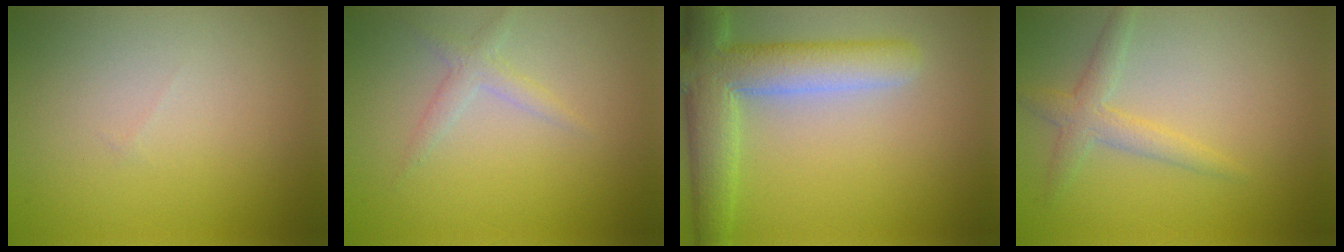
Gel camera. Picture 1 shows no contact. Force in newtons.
{"total": 1.5, "press": 1.5, "slide": 0.0}
{"total": 7.1, "press": 7.0, "slide": 0.7}
{"total": 2.2, "press": 2.2, "slide": 0.1}